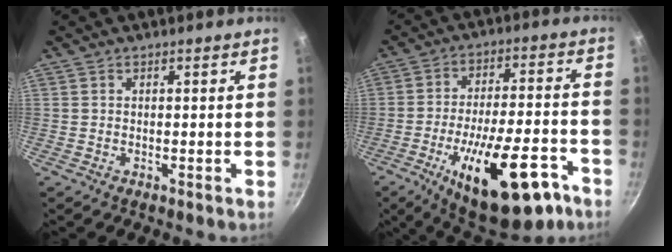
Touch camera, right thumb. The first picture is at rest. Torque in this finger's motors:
{"motor_torque": [2.81, 2.20, 2.03, -0.74, 0.67]}